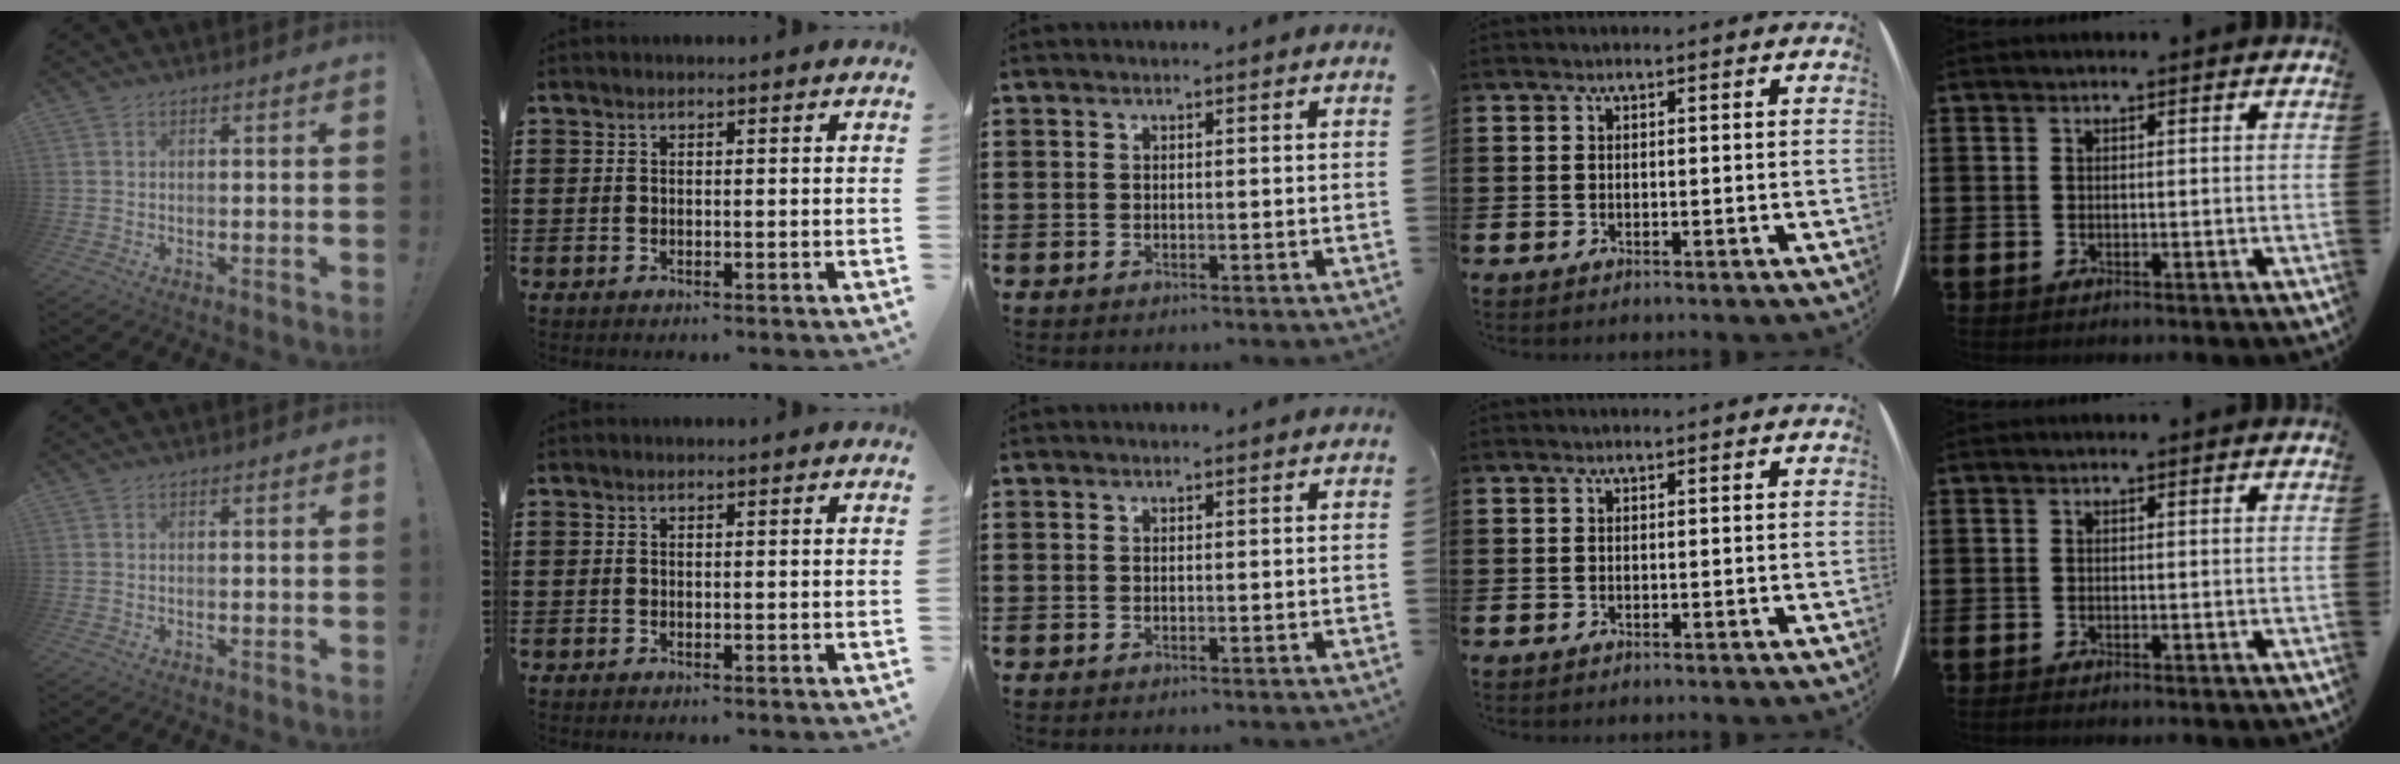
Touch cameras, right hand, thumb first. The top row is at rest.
{}